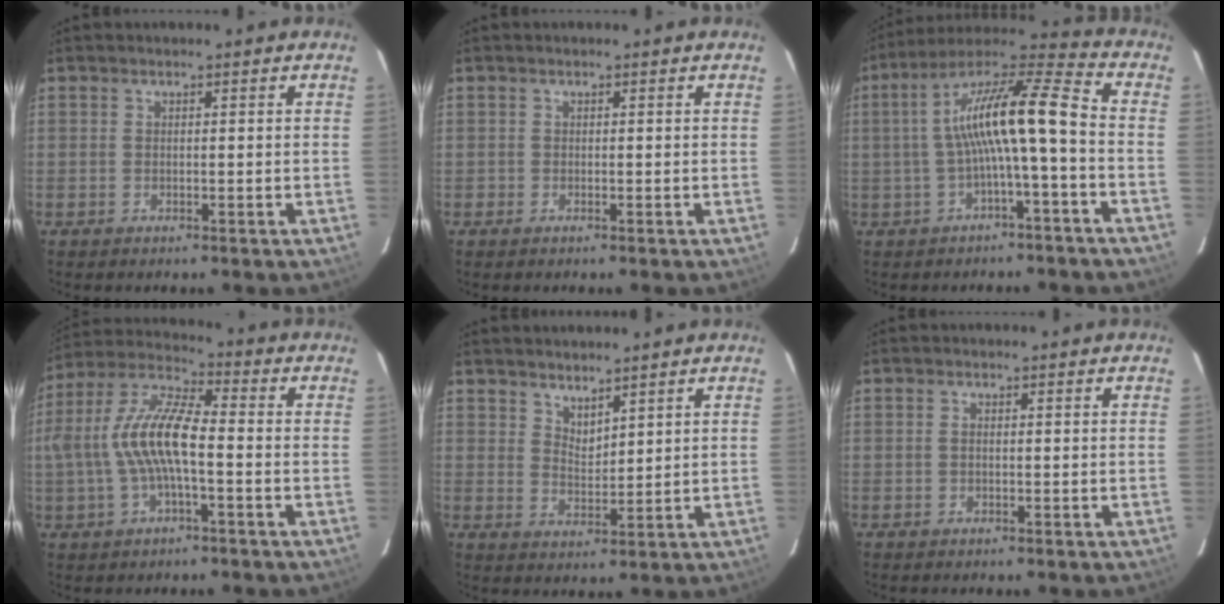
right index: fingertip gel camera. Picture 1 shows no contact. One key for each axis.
{"total": 0.9, "fx": -0.4, "fy": 0.4, "fz": -0.6, "tx": 0.010, "ty": 0.001, "tz": -0.008}
{"total": 13.6, "fx": -1.8, "fy": 1.2, "fz": 13.4, "tx": -0.251, "ty": 0.026, "tz": -0.034}
{"total": 13.1, "fx": -1.5, "fy": 4.2, "fz": 12.4, "tx": -0.249, "ty": 0.012, "tz": -0.030}
{"total": 3.6, "fx": 3.3, "fy": 1.1, "fz": 0.9, "tx": -0.011, "ty": -0.004, "tz": 0.060}
{"total": 0.6, "fx": 0.0, "fy": 0.4, "fz": 0.5, "tx": -0.010, "ty": 0.002, "tz": -0.001}